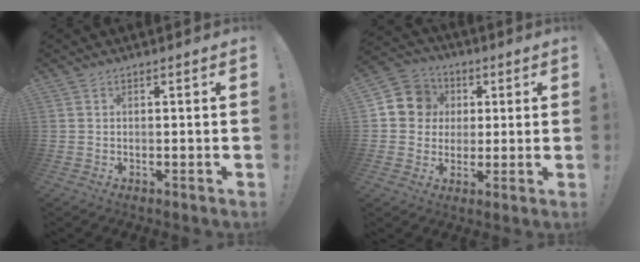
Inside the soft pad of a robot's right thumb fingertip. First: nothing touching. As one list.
[{"total": 10.2, "force": [2.0, 9.6, 2.7], "torque": [-0.041, 0.004, 0.045]}]